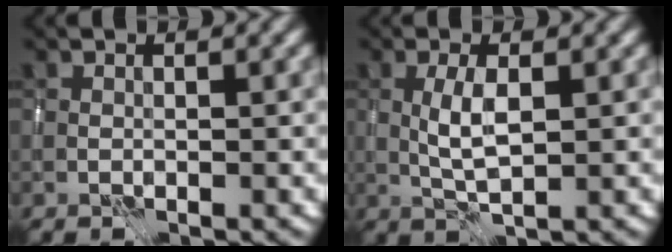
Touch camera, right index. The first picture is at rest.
{"total": 2.7, "force": [-0.1, 0.8, 2.6], "torque": [-0.053, 0.003, -0.002]}